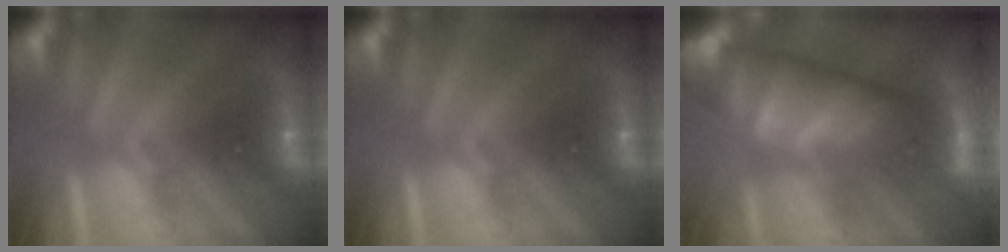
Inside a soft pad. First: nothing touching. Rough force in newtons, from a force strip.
{"total": 0.0}
{"total": 7.3}